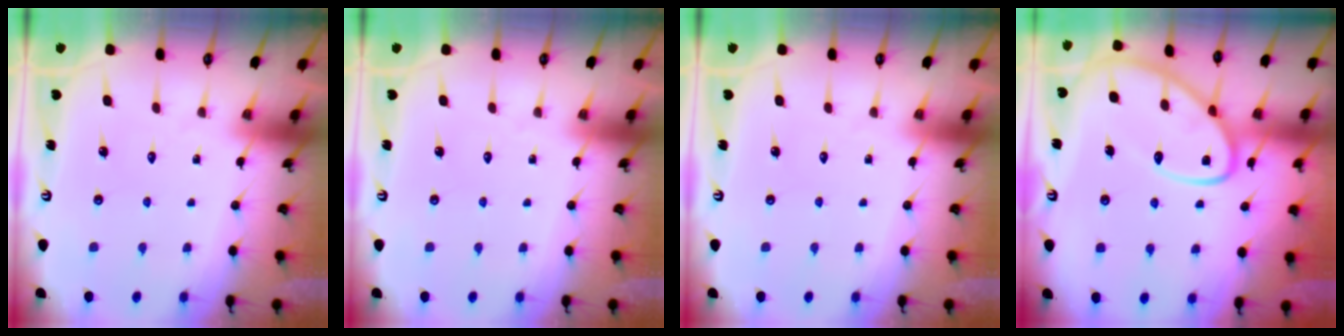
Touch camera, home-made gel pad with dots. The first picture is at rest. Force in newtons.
{"total": 0.0}
{"total": 0.0}
{"total": 11.5, "press": 11.4, "slide": 1.3}